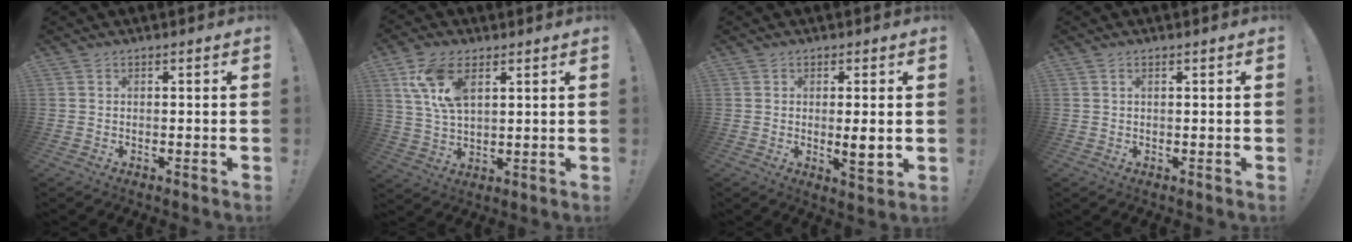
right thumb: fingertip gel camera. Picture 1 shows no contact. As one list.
[{"total": 11.4, "force": [5.1, 6.2, 8.1], "torque": [-0.167, -0.003, 0.096]}, {"total": 4.6, "force": [0.0, 0.8, 4.6], "torque": [-0.057, -0.015, 0.000]}, {"total": 0.9, "force": [0.3, -0.1, 0.8], "torque": [-0.017, 0.001, 0.004]}]